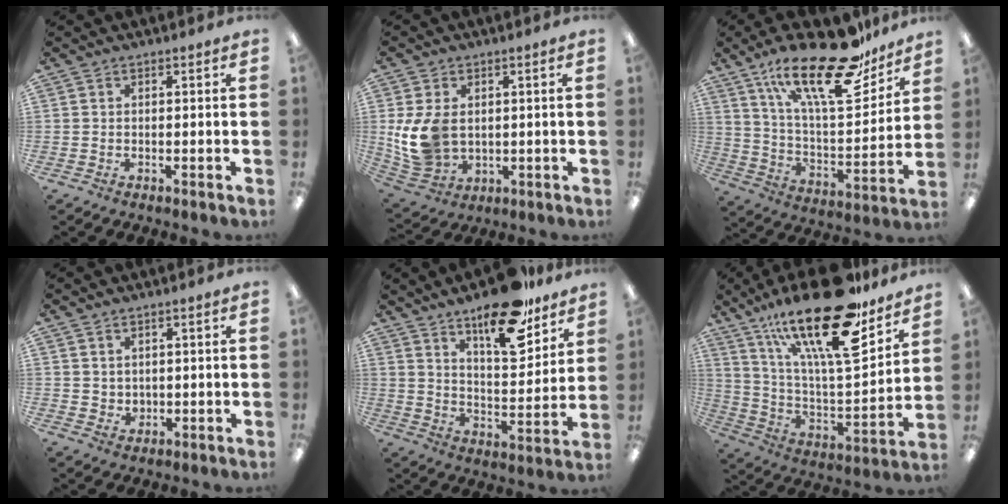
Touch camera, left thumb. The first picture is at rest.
{"total": 11.4, "force": [0.8, 8.4, 7.6], "torque": [-0.175, 0.004, 0.021]}
{"total": 26.7, "force": [17.7, 9.6, 17.5], "torque": [-0.275, -0.103, 0.298]}
{"total": 2.7, "force": [1.9, 1.9, 0.1], "torque": [0.001, -0.010, 0.034]}
{"total": 19.1, "force": [13.8, 7.2, 11.0], "torque": [-0.155, -0.086, 0.228]}
{"total": 27.5, "force": [18.2, 8.4, 18.7], "torque": [-0.308, -0.120, 0.301]}